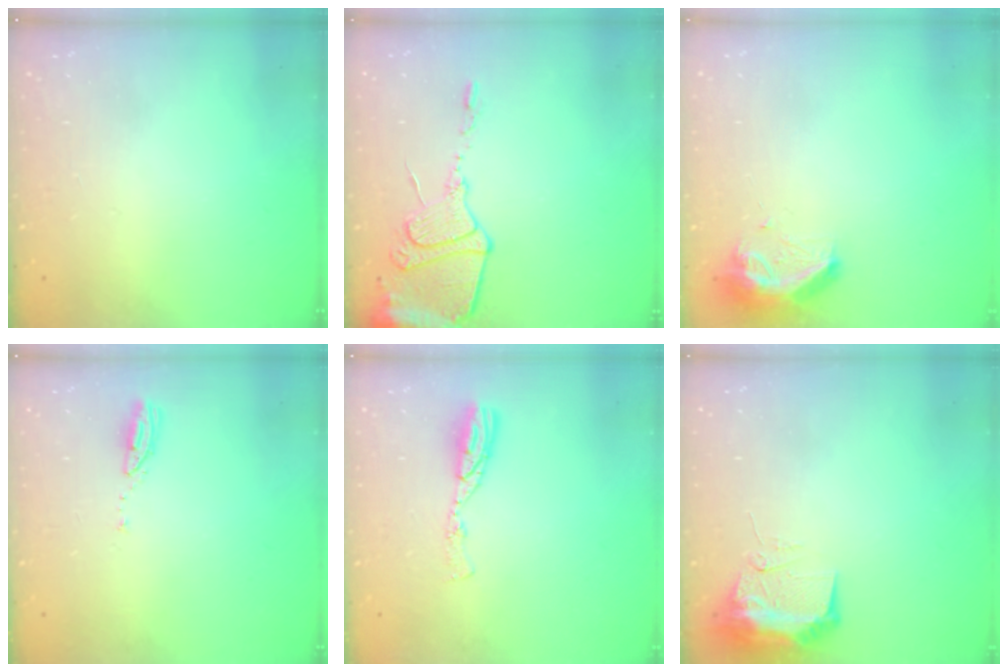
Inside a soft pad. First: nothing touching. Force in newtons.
{"total": 14.1, "press": 14.0, "slide": 1.3}
{"total": 10.1, "press": 10.1, "slide": 0.9}
{"total": 3.0, "press": 2.9, "slide": 0.3}
{"total": 7.8, "press": 7.8, "slide": 0.8}
{"total": 9.8, "press": 9.7, "slide": 1.2}